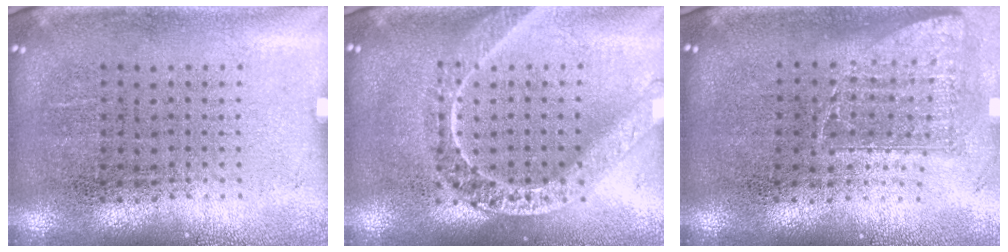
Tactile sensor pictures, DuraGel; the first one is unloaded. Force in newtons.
{"total": 1.6, "press": 1.6, "slide": 0.1}
{"total": 1.4, "press": 1.1, "slide": 0.9}